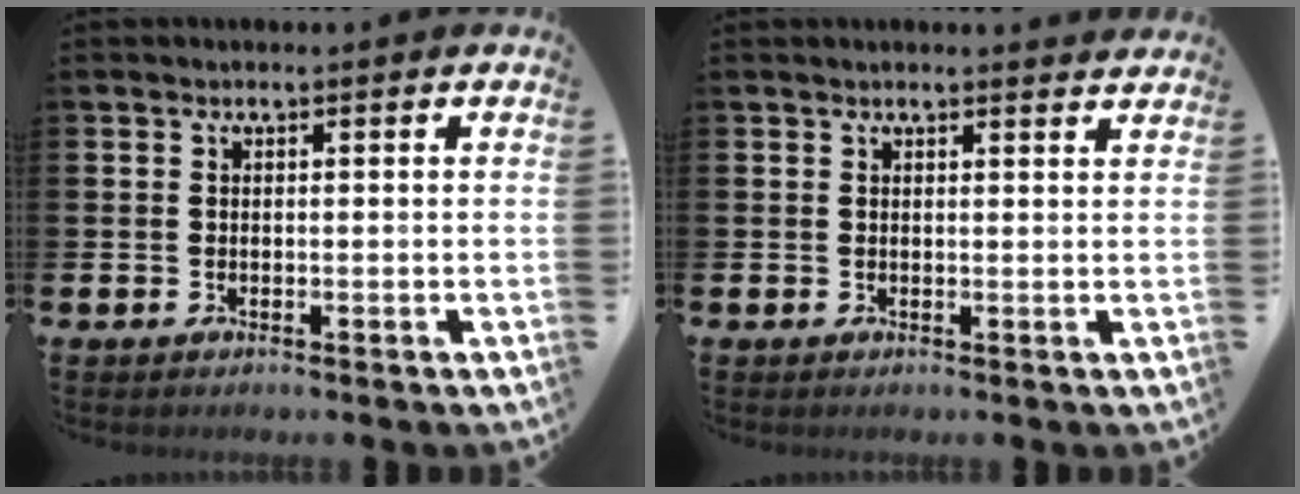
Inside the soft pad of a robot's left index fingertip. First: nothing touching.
{"total": 1.1, "force": [1.1, -0.1, 0.1], "torque": [0.006, -0.008, 0.018]}